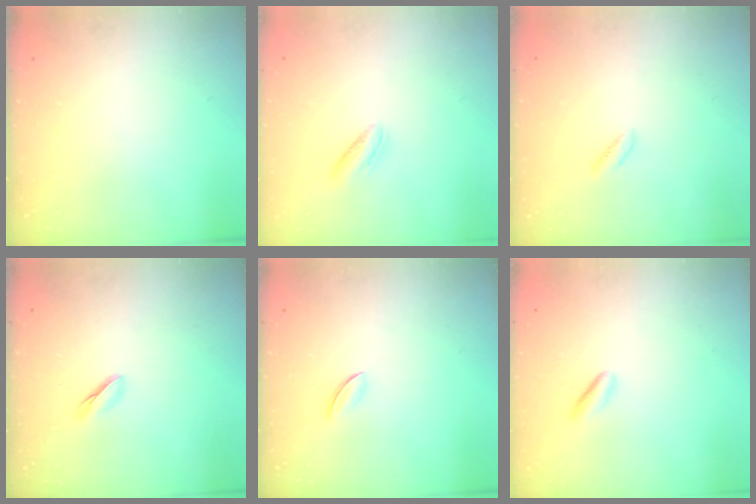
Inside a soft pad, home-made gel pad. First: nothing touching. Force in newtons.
{"total": 4.0, "press": 3.8, "slide": 1.0}
{"total": 1.6, "press": 1.2, "slide": 1.0}
{"total": 2.3, "press": 2.2, "slide": 0.8}
{"total": 2.8, "press": 2.7, "slide": 0.9}
{"total": 1.1, "press": 0.9, "slide": 0.7}